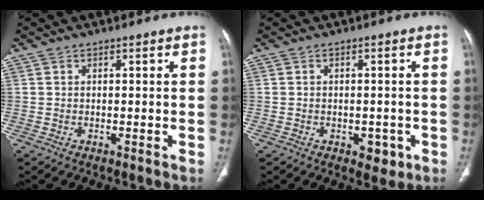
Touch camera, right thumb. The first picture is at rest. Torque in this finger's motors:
{"motor_torque": [0.20, 0.55, -0.21, 0.03, 0.13]}